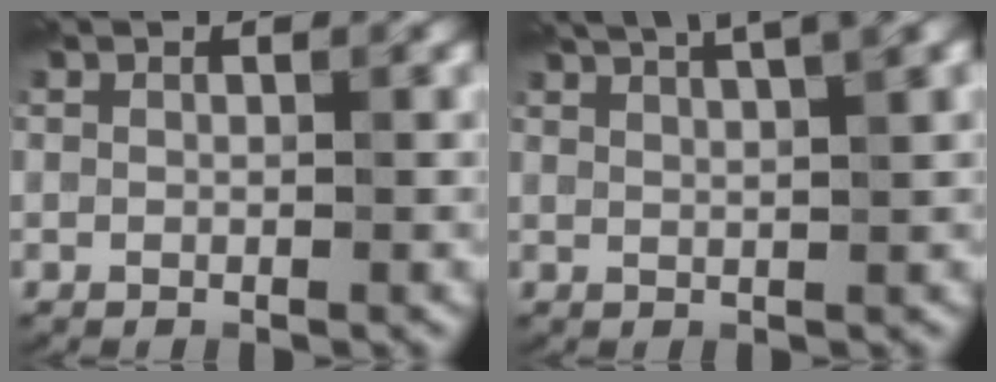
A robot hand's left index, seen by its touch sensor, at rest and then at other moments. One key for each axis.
{"total": 8.6, "fx": 5.6, "fy": 3.0, "fz": 5.8, "tx": -0.052, "ty": 0.053, "tz": 0.046}